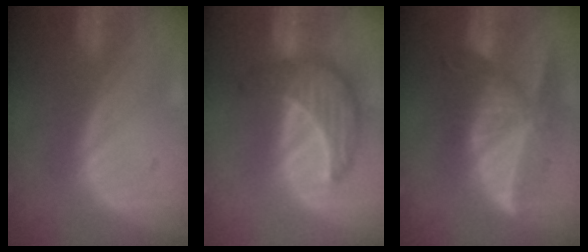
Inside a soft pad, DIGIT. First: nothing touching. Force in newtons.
{"total": 8.5, "press": 8.4, "slide": 0.5}
{"total": 9.1, "press": 8.3, "slide": 3.8}